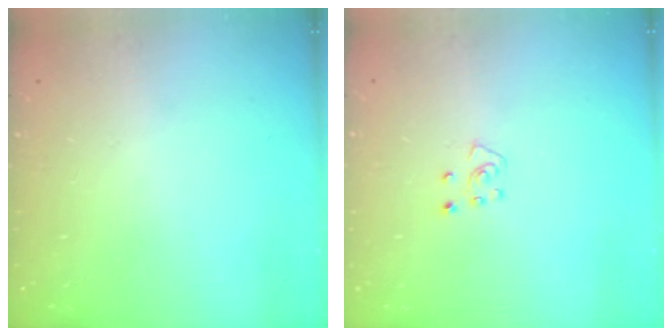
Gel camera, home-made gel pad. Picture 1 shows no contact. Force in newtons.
{"total": 5.4, "press": 5.4, "slide": 0.6}